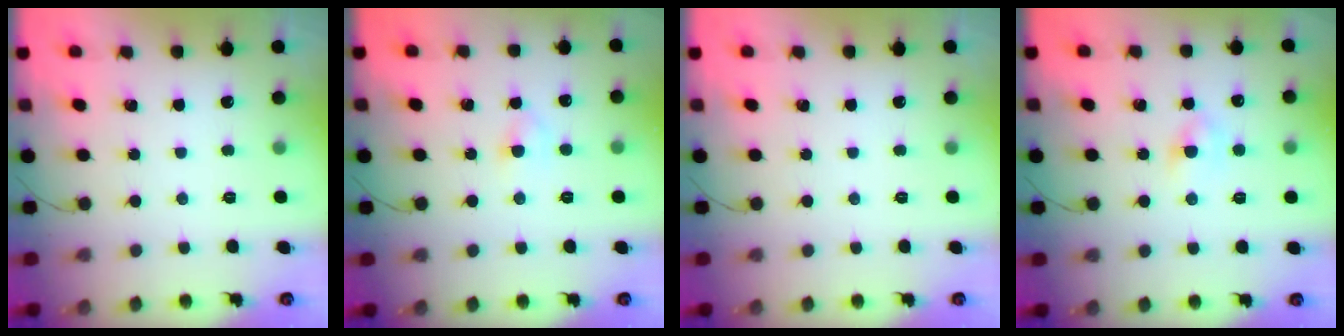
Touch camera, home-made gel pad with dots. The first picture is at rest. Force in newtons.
{"total": 3.2, "press": 3.1, "slide": 0.7}
{"total": 0.0}
{"total": 3.0, "press": 2.8, "slide": 1.0}